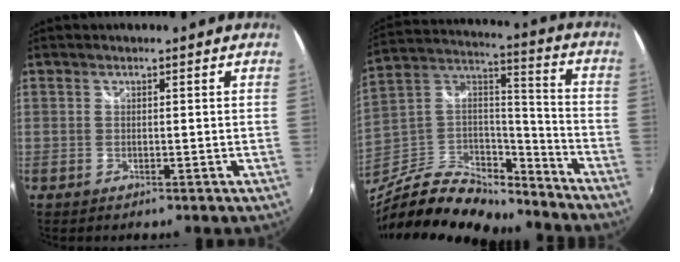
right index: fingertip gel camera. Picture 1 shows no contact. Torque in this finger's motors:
{"motor_torque": [-0.90, -1.04, -0.64, -0.21]}